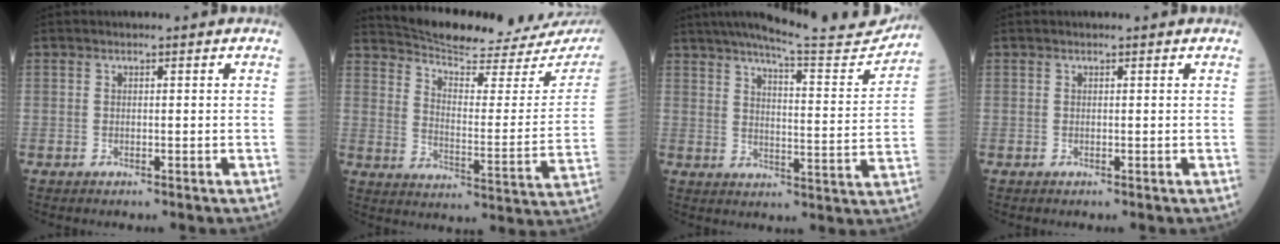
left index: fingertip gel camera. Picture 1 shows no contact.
{"total": 23.7, "force": [22.0, 2.5, 8.5], "torque": [-0.134, -0.076, 0.286]}
{"total": 18.5, "force": [17.1, 0.6, 6.8], "torque": [-0.104, -0.042, 0.225]}
{"total": 0.0}